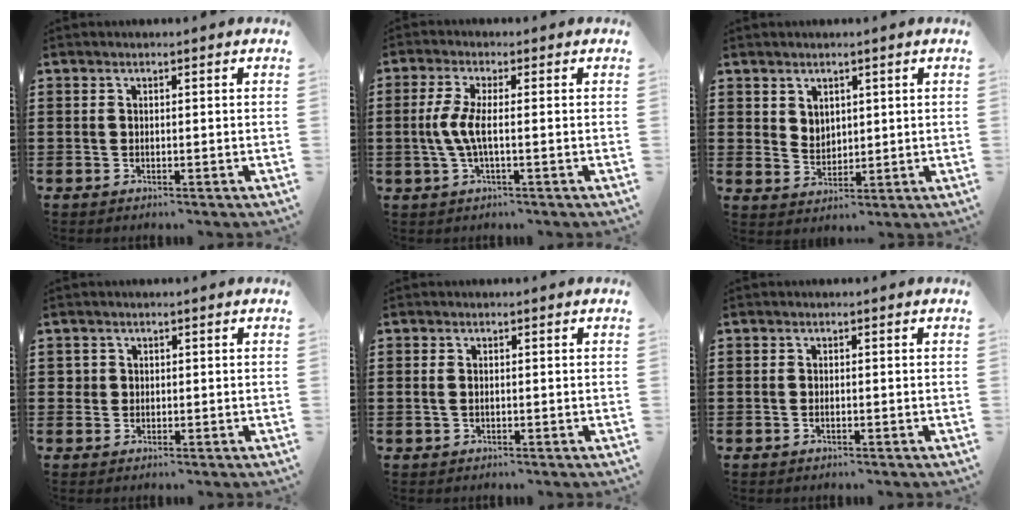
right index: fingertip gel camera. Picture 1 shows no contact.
{"total": 4.6, "force": [-0.5, 0.8, 4.5], "torque": [-0.112, -0.011, -0.020]}
{"total": 3.4, "force": [2.3, 2.4, 0.4], "torque": [-0.010, 0.004, 0.043]}
{"total": 1.5, "force": [0.3, 1.4, 0.3], "torque": [-0.011, 0.007, 0.006]}
{"total": 1.2, "force": [0.0, 0.7, 1.0], "torque": [-0.029, 0.002, -0.004]}
{"total": 0.5, "force": [-0.3, 0.1, 0.4], "torque": [-0.010, -0.004, -0.004]}